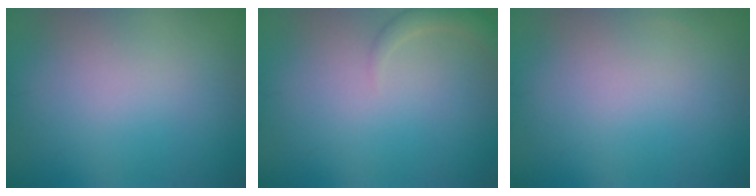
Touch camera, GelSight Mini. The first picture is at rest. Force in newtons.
{"total": 1.6, "press": 1.6, "slide": 0.0}
{"total": 0.0}